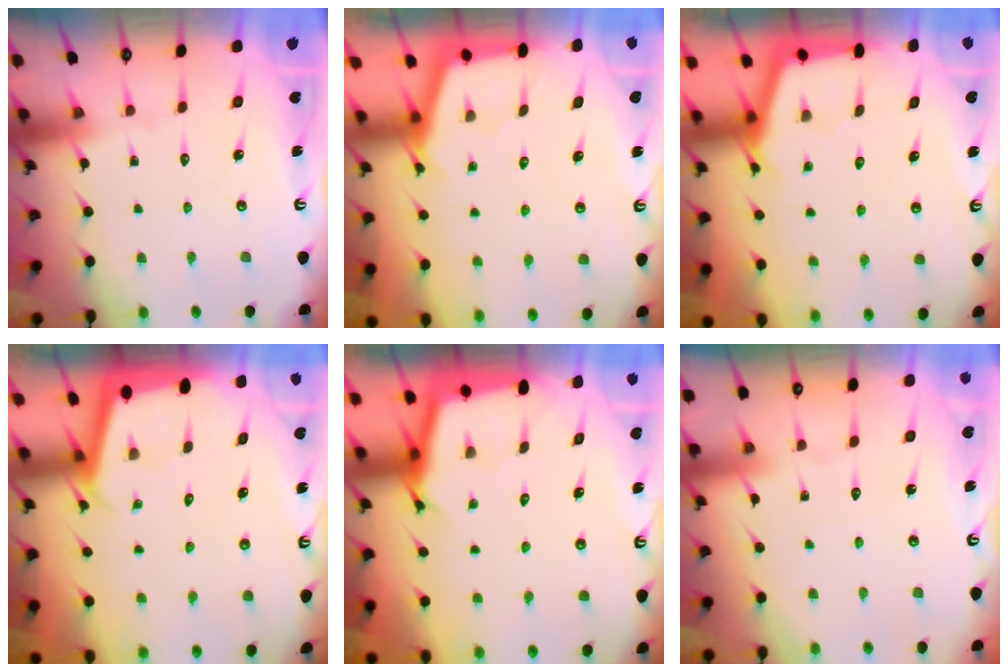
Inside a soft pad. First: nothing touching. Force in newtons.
{"total": 2.4, "press": 2.4, "slide": 0.2}
{"total": 2.8, "press": 2.8, "slide": 0.3}
{"total": 1.9, "press": 1.9, "slide": 0.1}
{"total": 2.7, "press": 2.7, "slide": 0.1}
{"total": 2.6, "press": 2.5, "slide": 0.4}